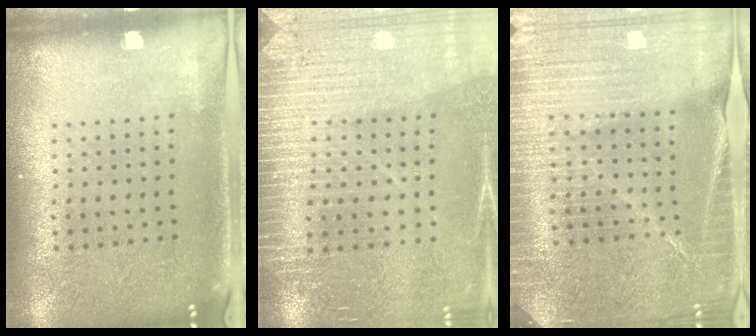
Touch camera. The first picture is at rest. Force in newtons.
{"total": 3.2, "press": 3.2, "slide": 0.2}
{"total": 4.3, "press": 4.0, "slide": 1.5}